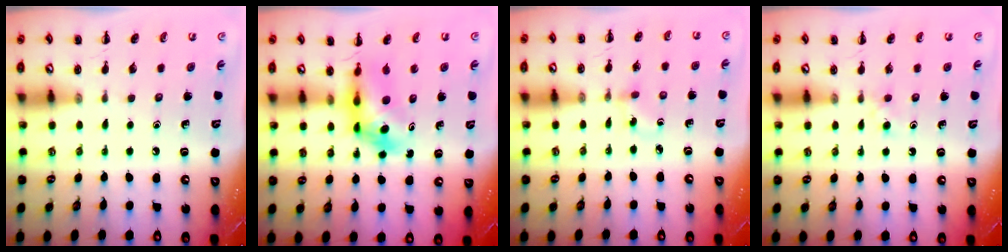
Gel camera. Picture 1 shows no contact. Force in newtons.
{"total": 5.0, "press": 4.9, "slide": 0.9}
{"total": 2.0, "press": 1.7, "slide": 1.0}
{"total": 2.6, "press": 2.4, "slide": 1.0}